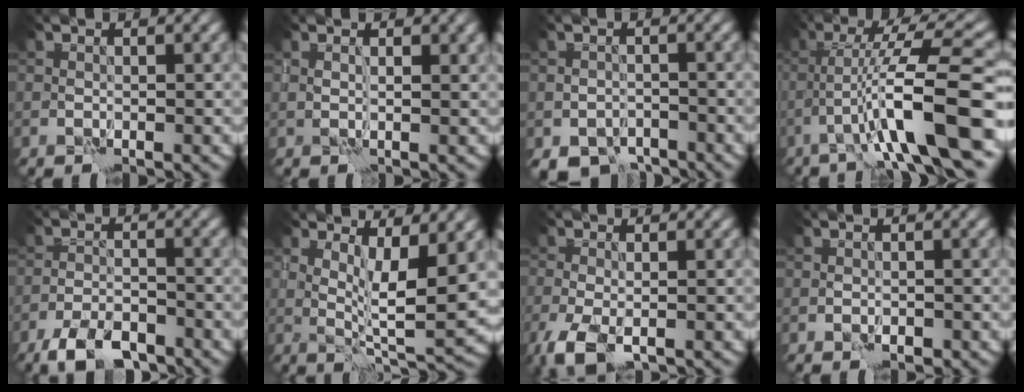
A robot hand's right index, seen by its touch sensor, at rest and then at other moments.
{"total": 1.5, "force": [1.1, 0.4, 1.0], "torque": [-0.015, -0.005, 0.021]}
{"total": 3.7, "force": [-2.9, 2.0, 1.1], "torque": [-0.009, -0.011, -0.050]}
{"total": 9.3, "force": [-2.9, 0.9, 8.8], "torque": [-0.139, 0.024, -0.041]}
{"total": 5.2, "force": [-4.0, 1.8, 2.8], "torque": [-0.043, -0.006, -0.077]}
{"total": 5.5, "force": [2.1, 1.1, 5.0], "torque": [-0.083, -0.019, 0.044]}
{"total": 3.5, "force": [-2.0, 1.3, 2.6], "torque": [-0.059, -0.014, -0.040]}
{"total": 0.6, "force": [-0.3, 0.5, 0.2], "torque": [-0.001, -0.001, -0.004]}